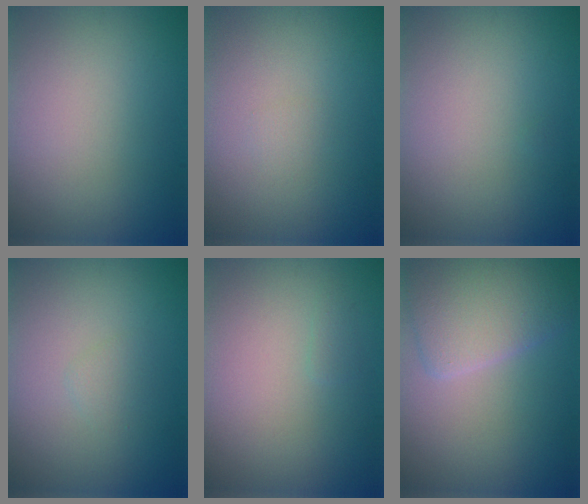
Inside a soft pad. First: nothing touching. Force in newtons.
{"total": 0.5, "press": 0.5, "slide": 0.1}
{"total": 0.0}
{"total": 1.0, "press": 1.0, "slide": 0.1}
{"total": 0.6, "press": 0.5, "slide": 0.1}
{"total": 5.1, "press": 5.0, "slide": 0.5}